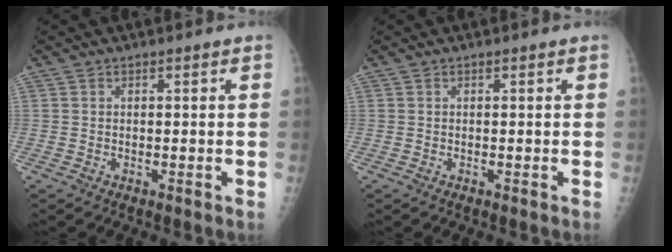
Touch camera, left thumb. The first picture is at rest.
{"total": 0.0}